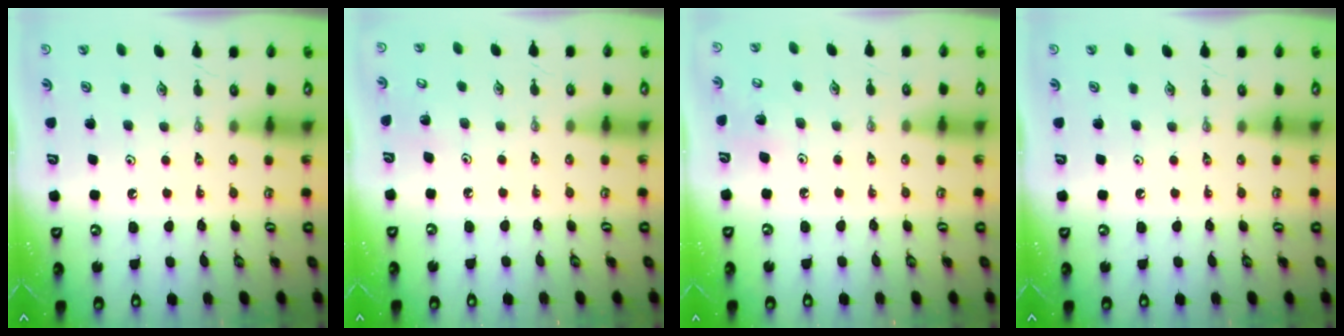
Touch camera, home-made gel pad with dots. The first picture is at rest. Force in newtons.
{"total": 2.8, "press": 2.8, "slide": 0.2}
{"total": 5.0, "press": 4.9, "slide": 0.4}
{"total": 0.0}